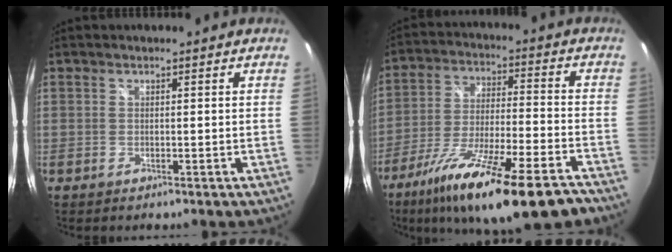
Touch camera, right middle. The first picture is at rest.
{"total": 22.1, "force": [-15.9, 3.3, 15.0], "torque": [-0.266, -0.049, -0.259]}